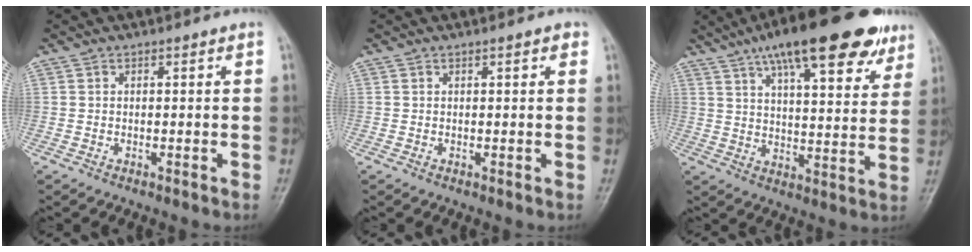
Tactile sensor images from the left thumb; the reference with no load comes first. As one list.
[{"total": 1.1, "force": [0.6, 0.3, 0.8], "torque": [-0.009, 0.001, 0.005]}, {"total": 22.3, "force": [14.2, 6.9, 15.8], "torque": [-0.206, -0.019, 0.208]}]